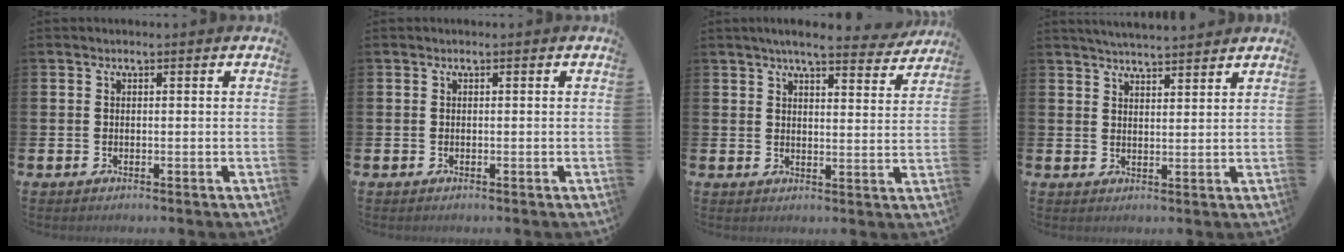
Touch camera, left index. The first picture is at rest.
{"total": 0.0}
{"total": 5.7, "force": [5.2, 0.6, 2.3], "torque": [-0.043, -0.029, 0.086]}
{"total": 4.2, "force": [4.2, 0.0, 0.3], "torque": [-0.015, -0.021, 0.075]}